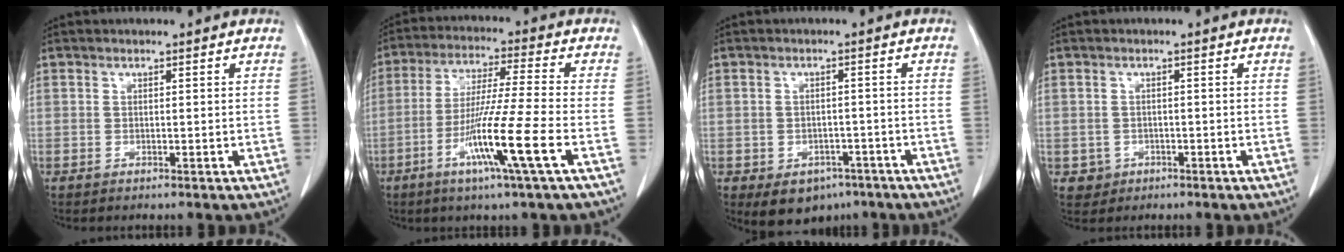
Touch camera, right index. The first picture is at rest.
{"total": 12.1, "force": [-4.8, -1.6, 11.0], "torque": [-0.210, -0.022, -0.093]}
{"total": 6.3, "force": [-3.8, 4.5, 2.4], "torque": [-0.029, 0.007, -0.041]}
{"total": 2.3, "force": [-0.7, 2.2, 0.1], "torque": [0.007, 0.011, -0.004]}